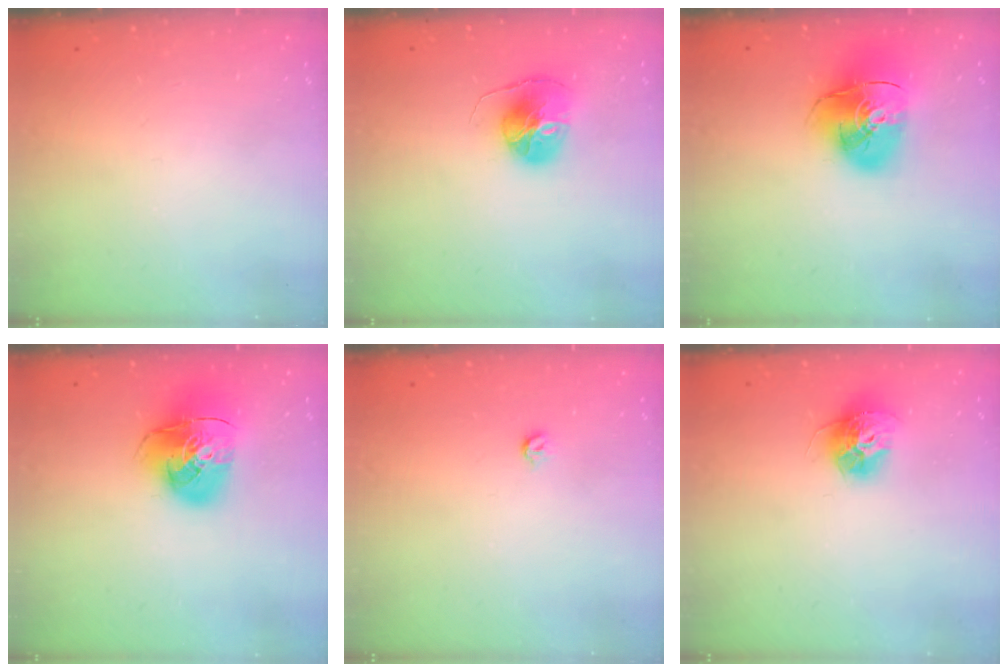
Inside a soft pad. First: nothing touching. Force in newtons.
{"total": 10.1, "press": 10.1, "slide": 0.2}
{"total": 16.0, "press": 15.8, "slide": 2.1}
{"total": 13.4, "press": 13.3, "slide": 1.7}
{"total": 3.6, "press": 3.6, "slide": 0.7}
{"total": 12.0, "press": 11.9, "slide": 1.1}